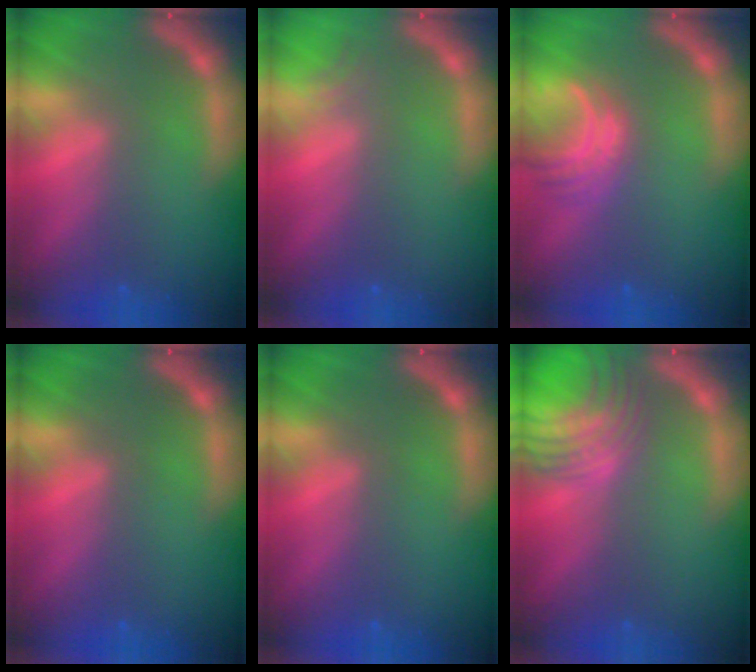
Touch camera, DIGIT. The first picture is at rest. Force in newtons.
{"total": 0.9}
{"total": 4.0}
{"total": 0.0}
{"total": 0.0}
{"total": 8.1}